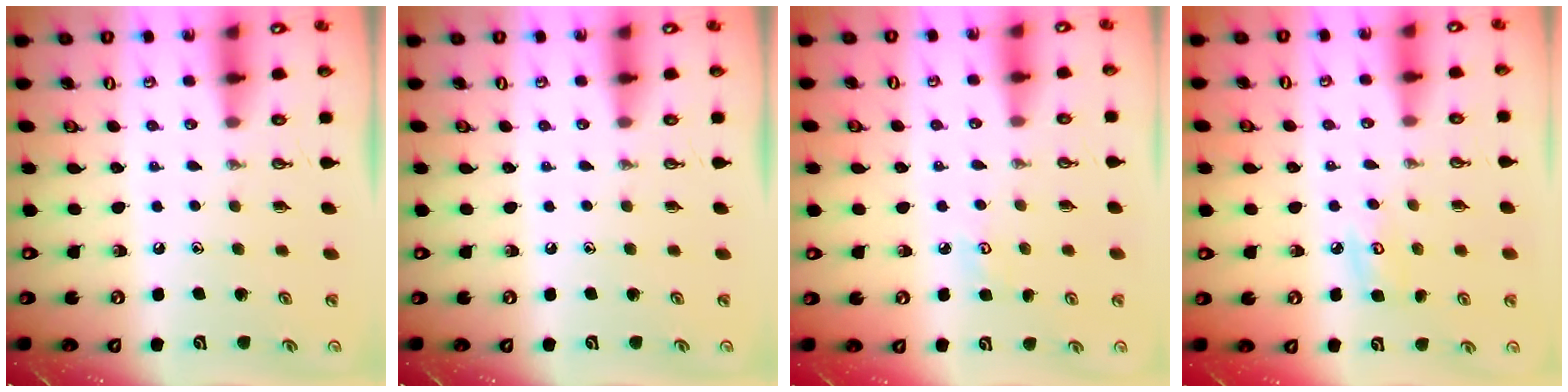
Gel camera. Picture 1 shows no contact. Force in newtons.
{"total": 0.0}
{"total": 3.3, "press": 3.3, "slide": 0.4}
{"total": 5.6, "press": 5.5, "slide": 0.5}